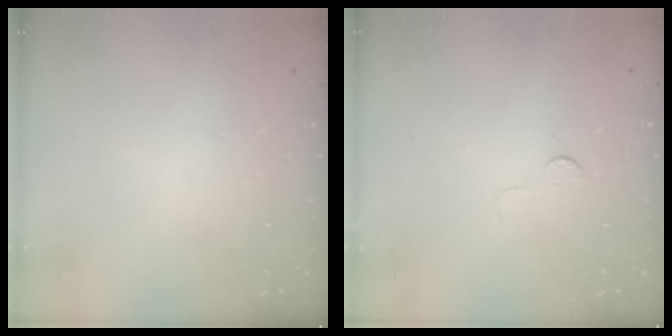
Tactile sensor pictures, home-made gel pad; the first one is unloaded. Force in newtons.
{"total": 3.8, "press": 3.8, "slide": 0.3}